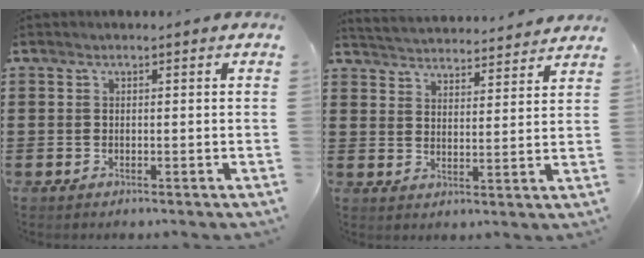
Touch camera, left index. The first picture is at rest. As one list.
[{"total": 3.8, "force": [3.8, -0.2, -0.3], "torque": [-0.013, -0.028, 0.065]}]